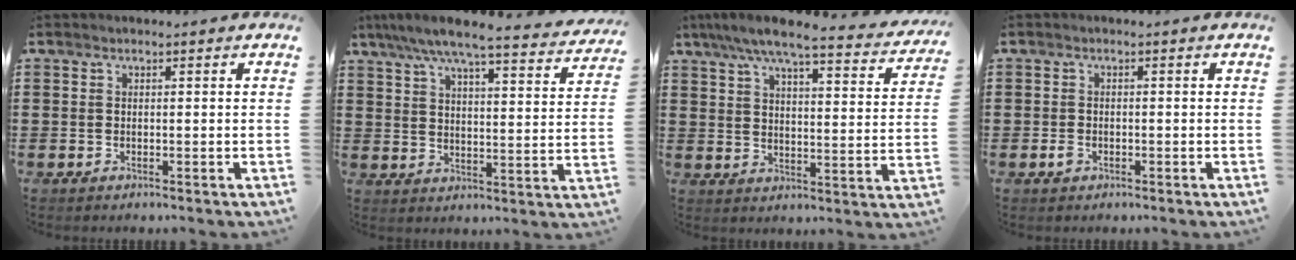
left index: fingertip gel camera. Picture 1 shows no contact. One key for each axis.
{"total": 6.9, "fx": 6.0, "fy": 0.1, "fz": 3.3, "tx": -0.089, "ty": -0.036, "tz": 0.101}
{"total": 7.2, "fx": 6.1, "fy": 0.4, "fz": 3.8, "tx": -0.098, "ty": -0.031, "tz": 0.103}
{"total": 1.3, "fx": -0.6, "fy": 0.9, "fz": 0.8, "tx": -0.025, "ty": -0.002, "tz": -0.013}